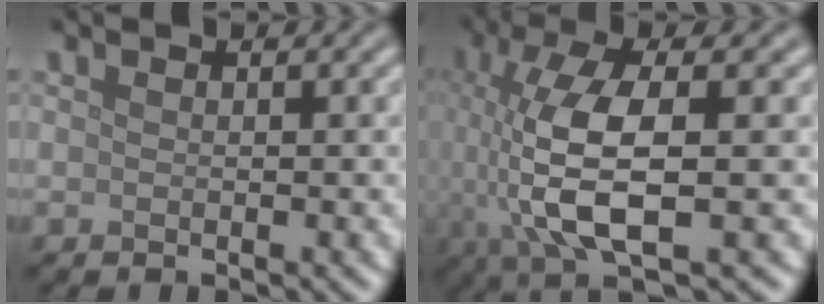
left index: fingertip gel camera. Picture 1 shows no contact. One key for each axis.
{"total": 9.1, "fx": -1.0, "fy": 3.0, "fz": 8.6, "tx": -0.178, "ty": 0.000, "tz": -0.020}